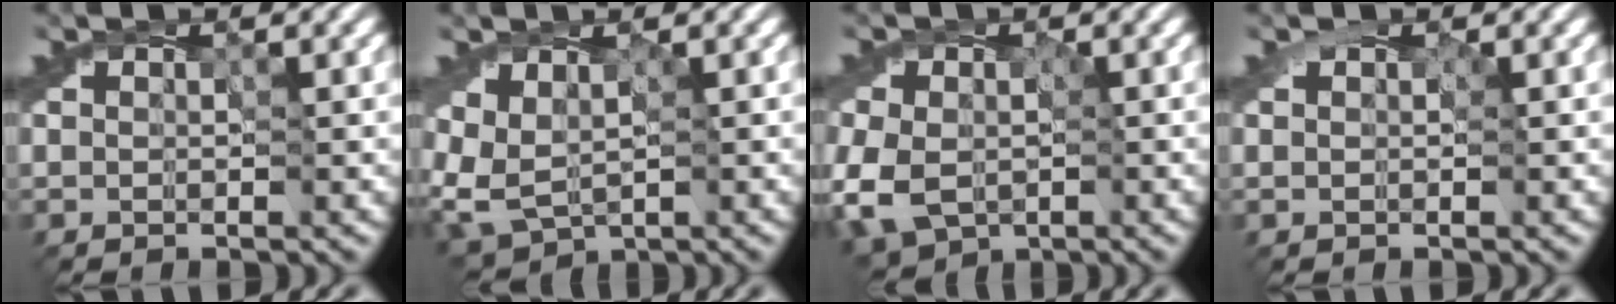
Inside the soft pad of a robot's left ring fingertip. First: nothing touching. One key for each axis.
{"total": 4.4, "fx": 0.5, "fy": 3.2, "fz": 3.0, "tx": -0.077, "ty": -0.010, "tz": 0.012}
{"total": 7.6, "fx": -2.2, "fy": 5.6, "fz": 4.6, "tx": -0.106, "ty": -0.022, "tz": -0.038}
{"total": 0.7, "fx": 0.3, "fy": 0.4, "fz": 0.5, "tx": -0.009, "ty": 0.002, "tz": 0.004}